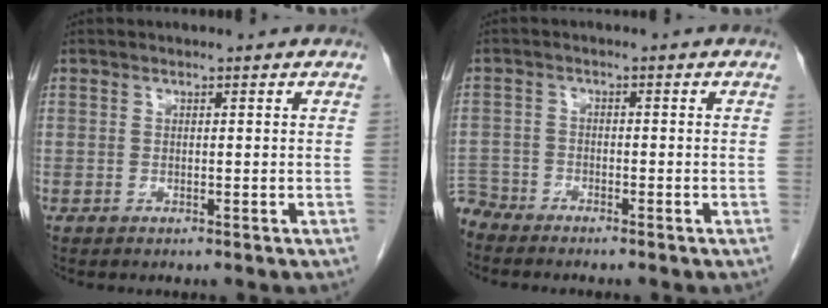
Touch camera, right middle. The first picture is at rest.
{"total": 4.2, "force": [-4.1, 0.8, -0.1], "torque": [0.011, -0.010, -0.079]}